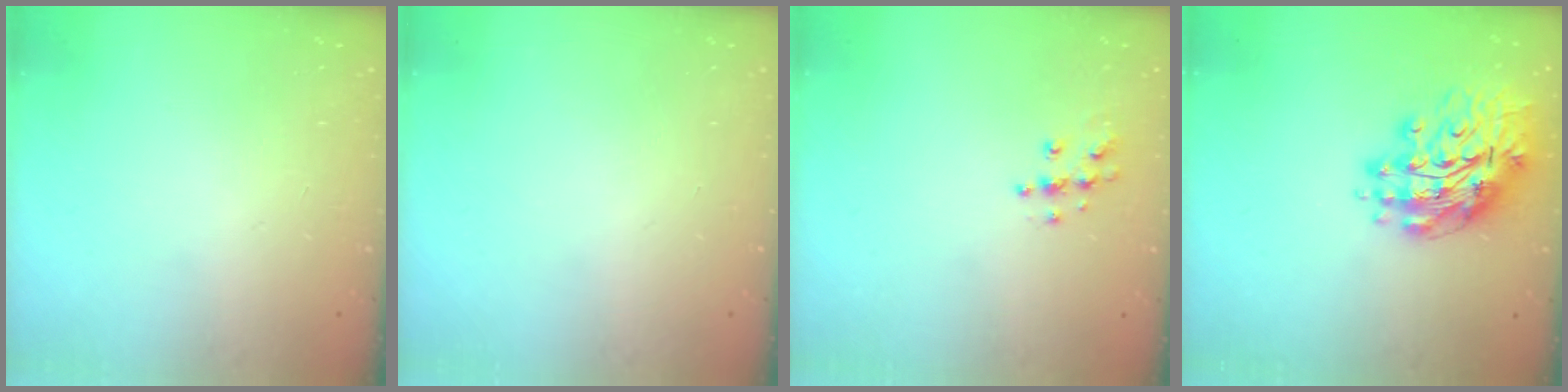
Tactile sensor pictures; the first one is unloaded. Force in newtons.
{"total": 0.0}
{"total": 6.4, "press": 6.4, "slide": 0.2}
{"total": 14.3, "press": 14.2, "slide": 1.9}